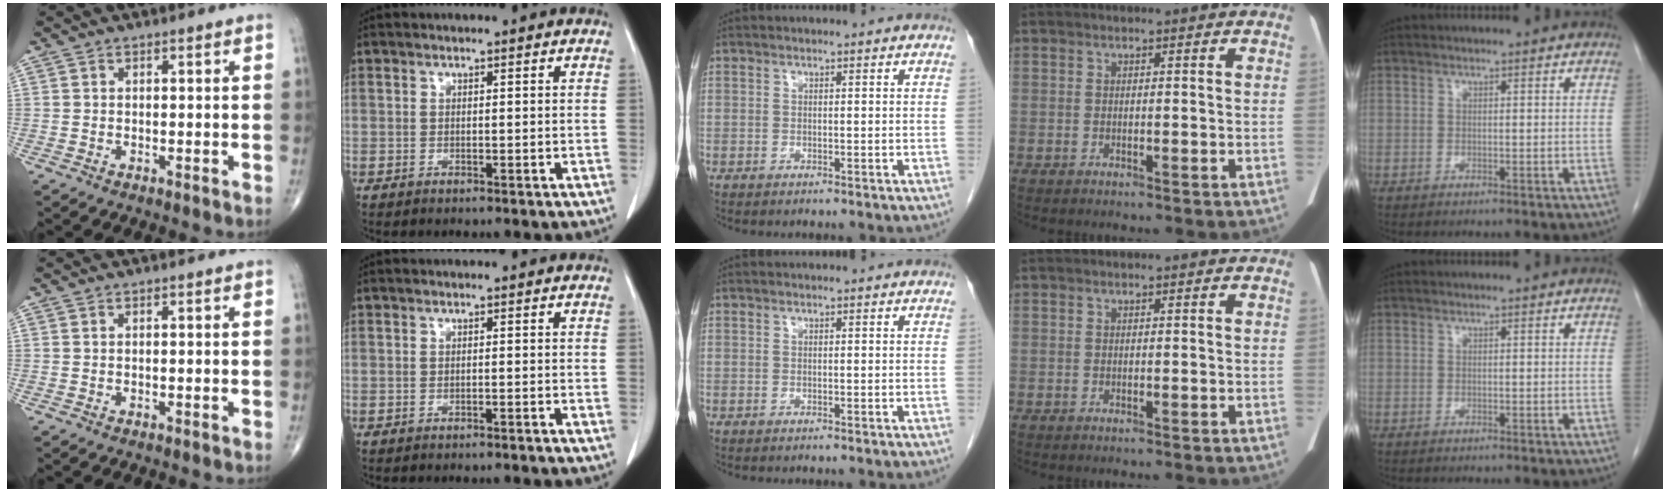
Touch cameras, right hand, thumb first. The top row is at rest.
{}